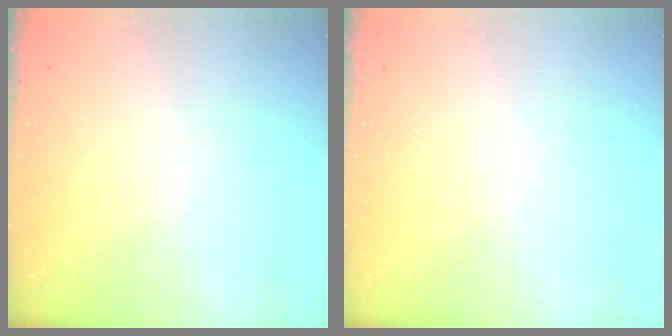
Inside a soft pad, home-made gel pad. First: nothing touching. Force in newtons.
{"total": 0.0}